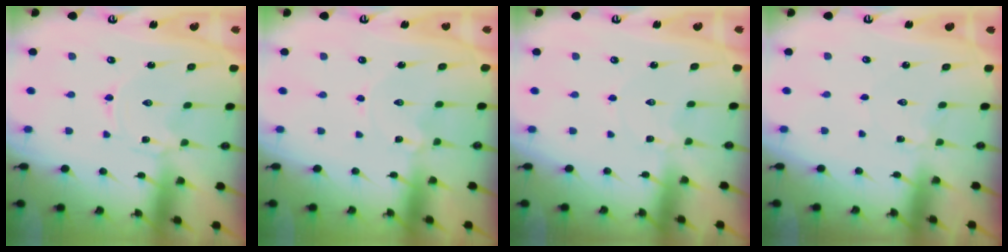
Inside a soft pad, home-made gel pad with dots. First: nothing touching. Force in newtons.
{"total": 1.2, "press": 1.2, "slide": 0.1}
{"total": 1.7, "press": 1.7, "slide": 0.3}
{"total": 2.2, "press": 2.2, "slide": 0.2}